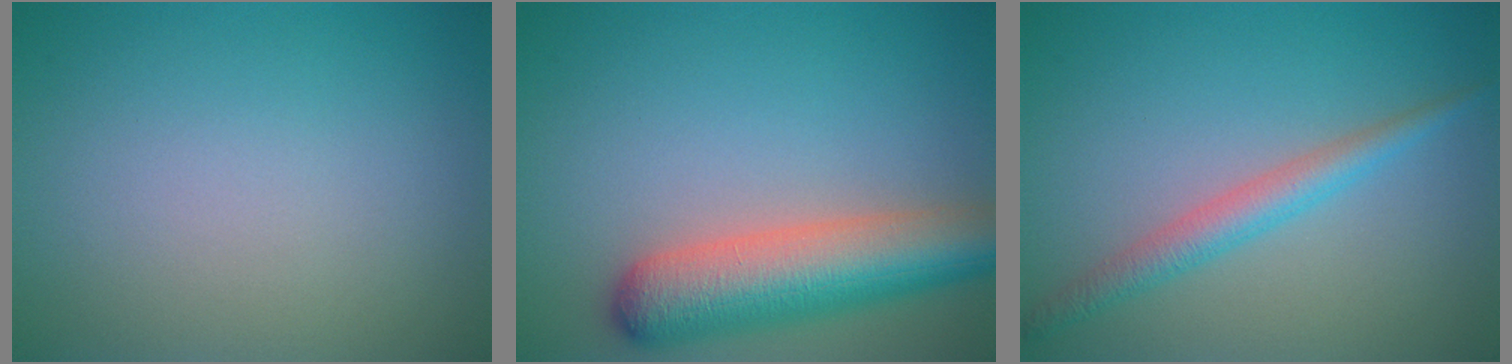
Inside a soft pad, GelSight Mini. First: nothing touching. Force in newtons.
{"total": 7.7, "press": 7.7, "slide": 0.4}
{"total": 2.6, "press": 2.6, "slide": 0.0}